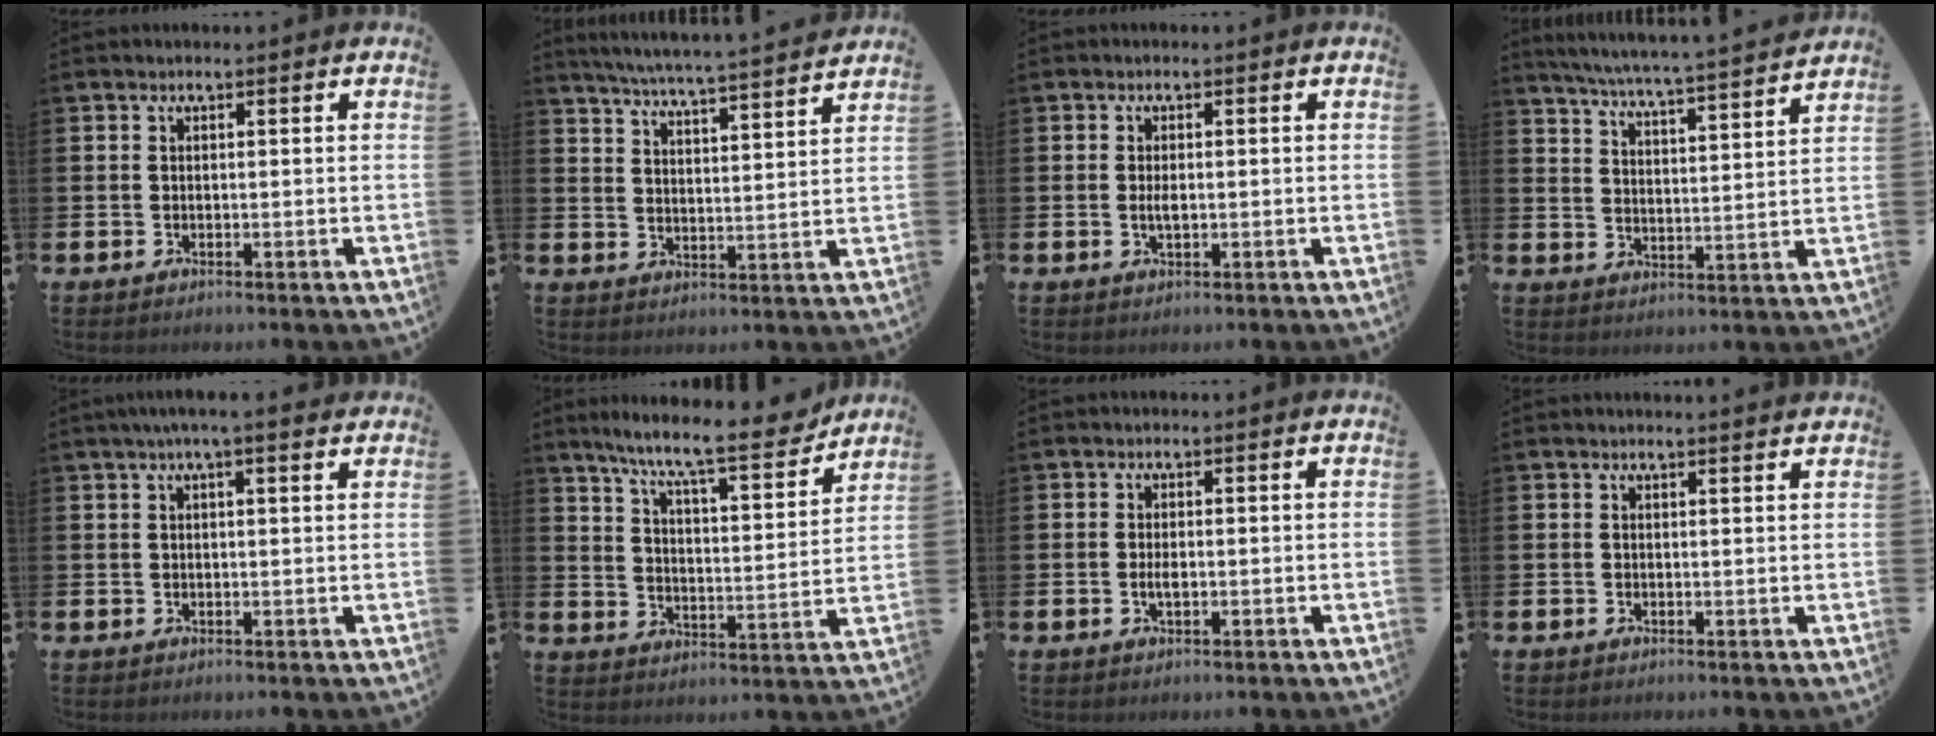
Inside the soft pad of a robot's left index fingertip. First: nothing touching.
{"total": 5.9, "force": [5.7, -0.6, 1.4], "torque": [-0.052, -0.044, 0.098]}
{"total": 1.4, "force": [0.0, 0.6, 1.3], "torque": [-0.022, 0.001, -0.003]}
{"total": 6.0, "force": [5.8, -0.5, 1.8], "torque": [-0.059, -0.046, 0.098]}
{"total": 3.0, "force": [2.4, 0.1, 1.8], "torque": [-0.029, -0.004, 0.039]}
{"total": 10.4, "force": [9.2, 0.9, 4.9], "torque": [-0.115, -0.058, 0.152]}
{"total": 1.4, "force": [-0.1, 0.6, 1.3], "torque": [-0.021, 0.000, -0.004]}
{"total": 1.0, "force": [1.0, -0.1, 0.0], "torque": [0.009, -0.007, 0.016]}